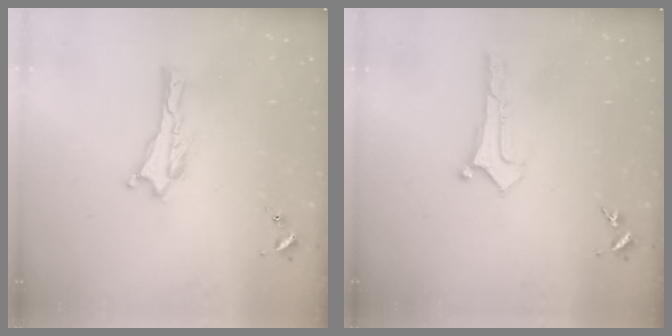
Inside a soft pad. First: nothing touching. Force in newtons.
{"total": 0.0}